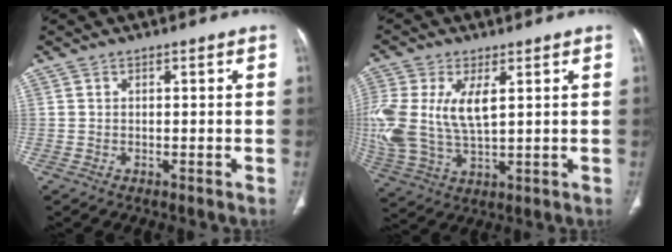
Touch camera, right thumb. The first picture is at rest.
{"total": 16.0, "force": [2.9, 8.2, 13.4], "torque": [-0.320, -0.006, 0.064]}